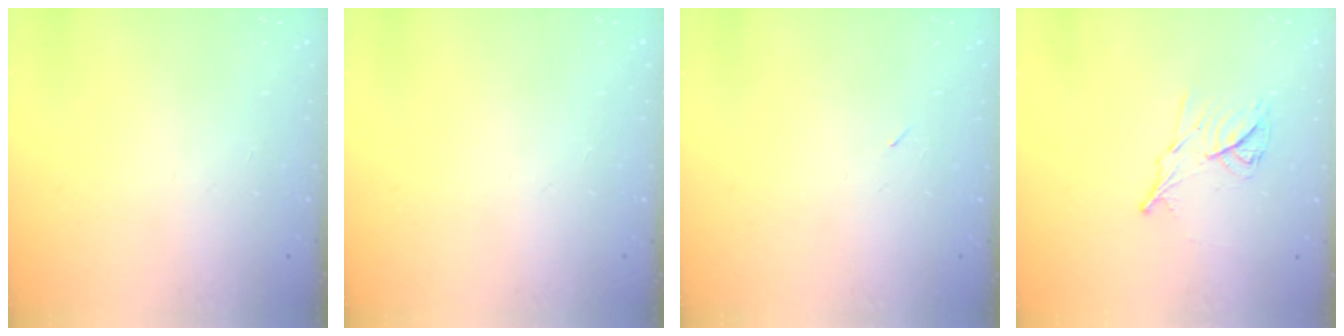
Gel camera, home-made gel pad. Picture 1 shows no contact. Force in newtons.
{"total": 0.0}
{"total": 2.2, "press": 1.9, "slide": 1.2}
{"total": 10.0, "press": 10.0, "slide": 0.1}